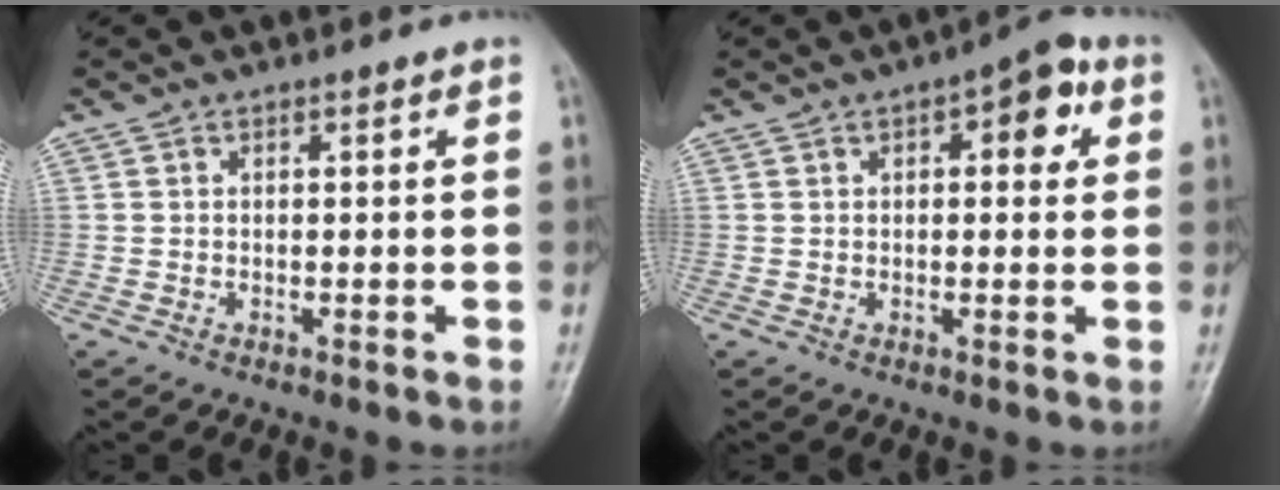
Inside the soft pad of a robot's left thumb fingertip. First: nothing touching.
{"total": 6.8, "force": [2.4, 3.1, 5.6], "torque": [-0.045, 0.005, 0.020]}